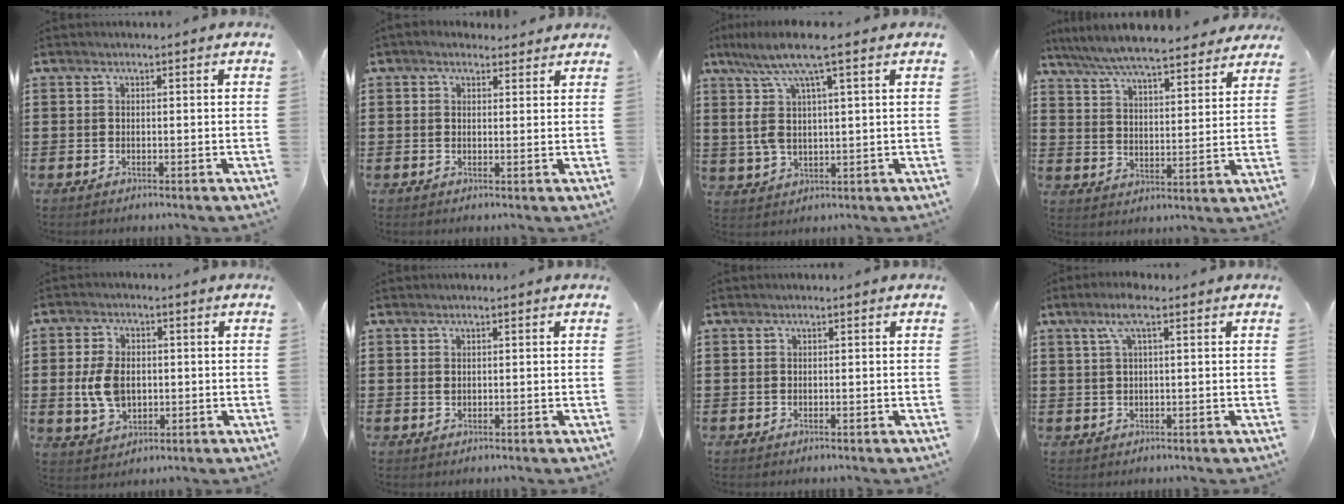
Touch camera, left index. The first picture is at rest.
{"total": 1.7, "force": [1.4, 0.9, 0.3], "torque": [-0.010, 0.006, 0.028]}
{"total": 10.1, "force": [4.7, 2.2, 8.7], "torque": [-0.197, -0.014, 0.074]}
{"total": 7.4, "force": [7.0, 0.4, 2.5], "torque": [-0.079, -0.038, 0.124]}
{"total": 6.7, "force": [-0.1, 4.5, 5.0], "torque": [-0.126, 0.004, -0.007]}
{"total": 0.5, "force": [0.2, 0.3, 0.3], "torque": [-0.009, 0.001, 0.005]}
{"total": 0.0}
{"total": 3.8, "force": [1.8, 0.5, 3.4], "torque": [-0.071, 0.004, 0.030]}